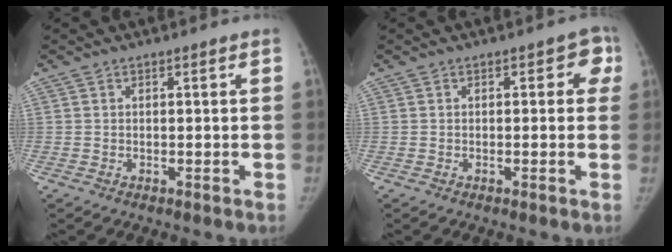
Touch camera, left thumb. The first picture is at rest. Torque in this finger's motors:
{"motor_torque": [0.05, -0.37, 0.49, -0.11, -0.04]}